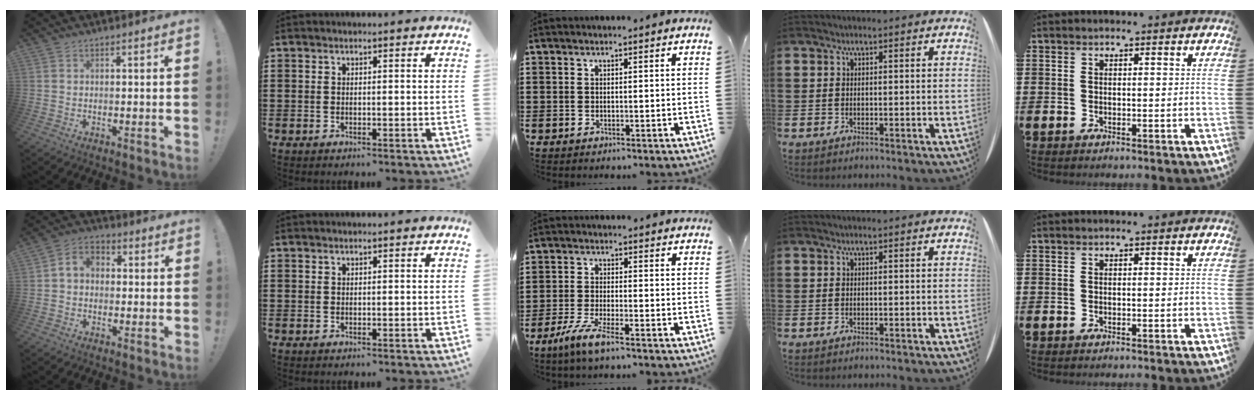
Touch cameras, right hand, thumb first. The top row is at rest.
{"thumb": {"total": 5.0, "force": [-0.4, 4.0, 2.9], "torque": [-0.052, 0.014, -0.004]}, "middle": {"total": 5.0, "force": [-3.4, 0.4, 3.6], "torque": [-0.085, -0.017, -0.066]}}